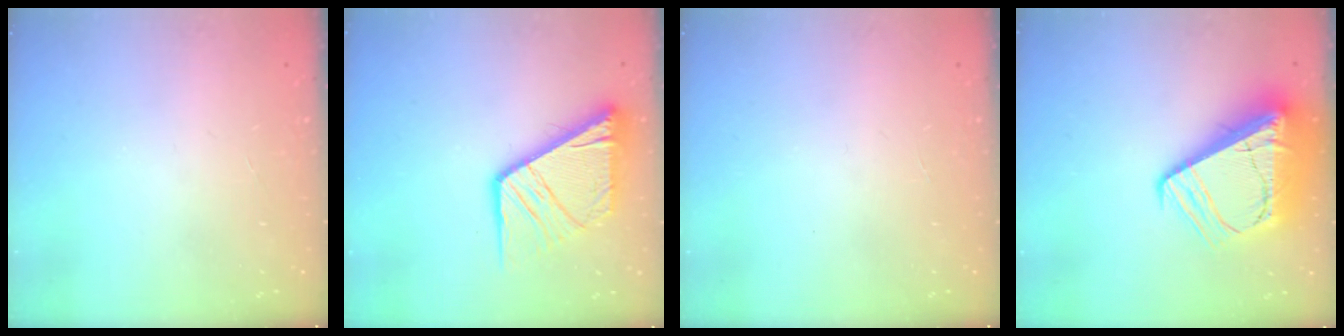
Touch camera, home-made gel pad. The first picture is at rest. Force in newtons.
{"total": 15.3, "press": 15.2, "slide": 1.6}
{"total": 0.0}
{"total": 20.8, "press": 20.6, "slide": 2.3}